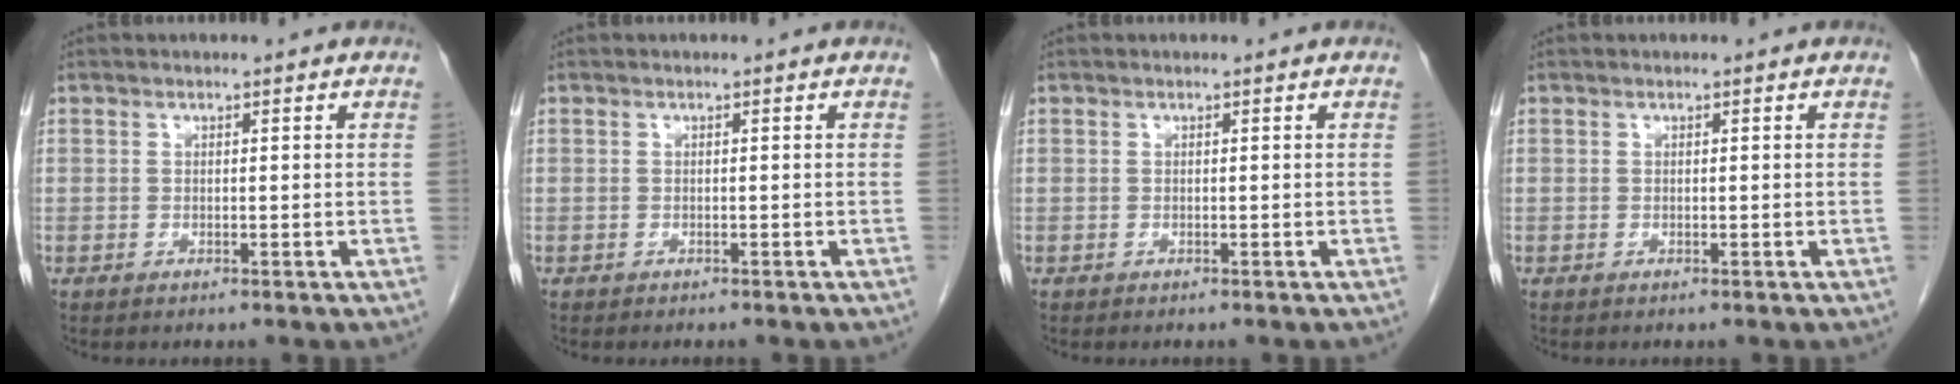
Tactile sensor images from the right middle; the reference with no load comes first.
{"total": 0.8, "force": [-0.6, 0.3, 0.3], "torque": [-0.010, 0.000, -0.007]}
{"total": 0.0}
{"total": 0.0}